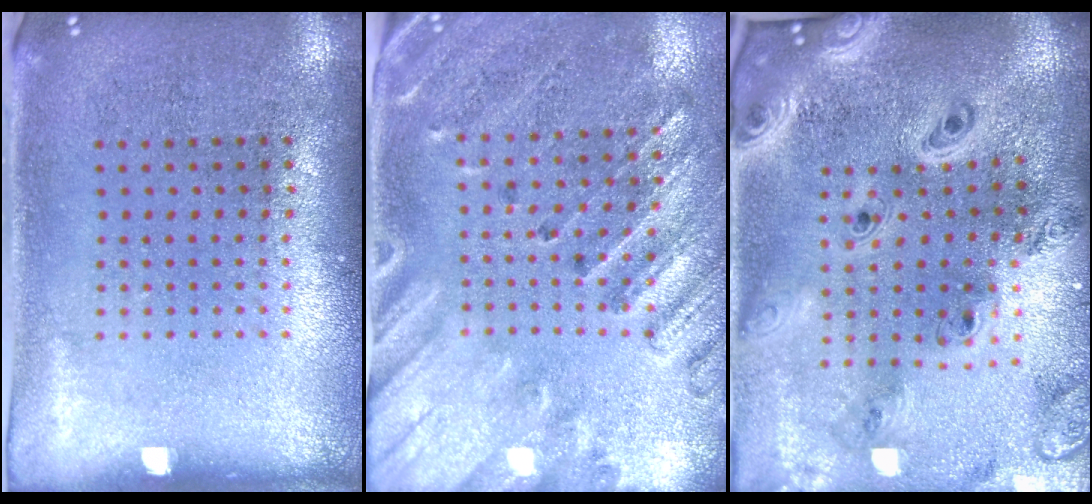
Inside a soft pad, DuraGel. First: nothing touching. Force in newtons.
{"total": 2.5, "press": 2.2, "slide": 1.3}
{"total": 3.6, "press": 2.8, "slide": 2.3}